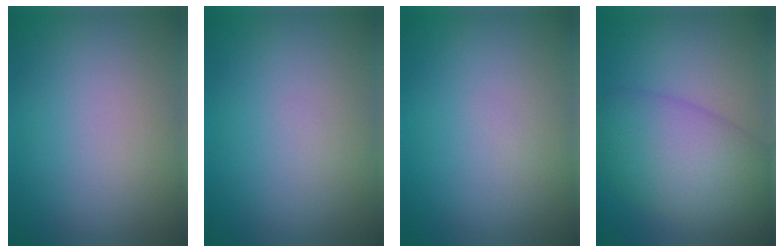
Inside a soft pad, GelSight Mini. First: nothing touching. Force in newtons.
{"total": 0.0}
{"total": 0.0}
{"total": 8.4, "press": 8.4, "slide": 0.2}